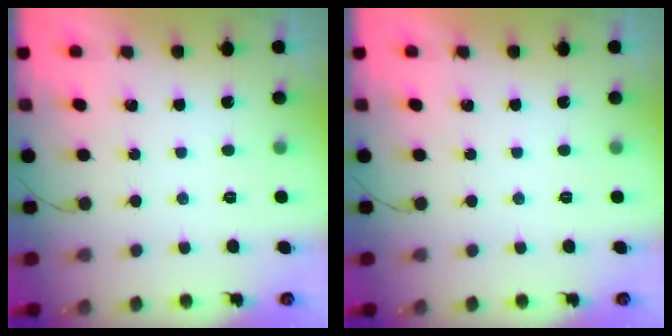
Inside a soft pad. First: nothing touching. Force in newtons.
{"total": 0.0}